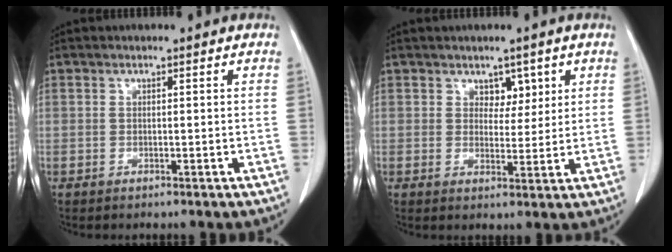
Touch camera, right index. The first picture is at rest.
{"total": 3.3, "force": [1.8, 2.2, 1.7], "torque": [-0.014, 0.001, 0.029]}